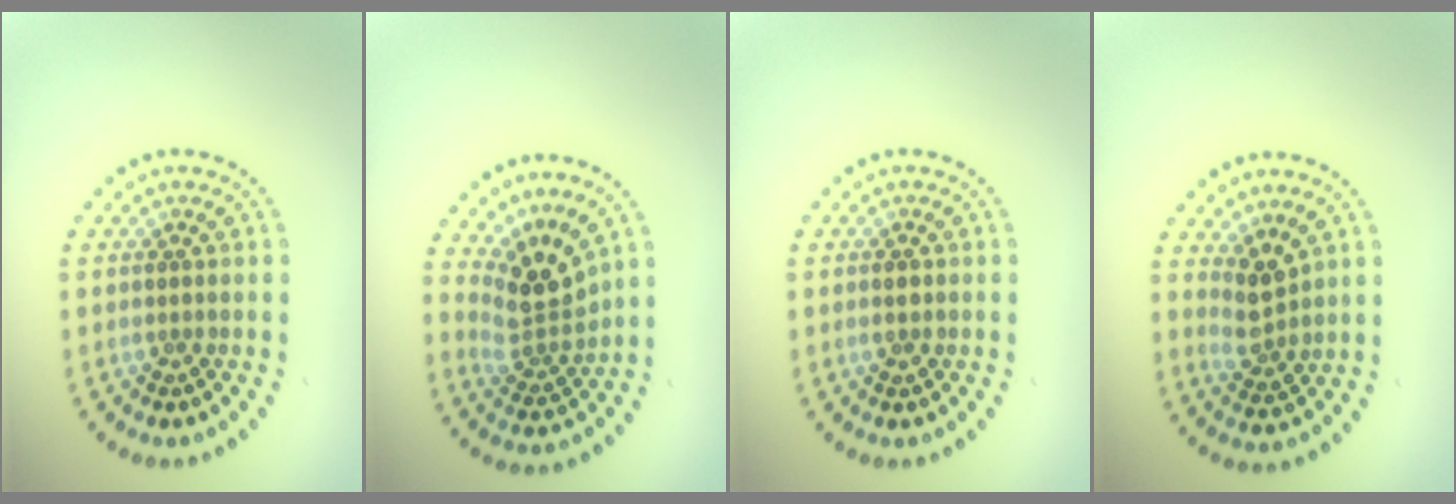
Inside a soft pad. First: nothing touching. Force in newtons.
{"total": 3.9, "press": 2.6, "slide": 2.8}
{"total": 1.3, "press": 1.3, "slide": 0.1}
{"total": 2.5, "press": 2.0, "slide": 1.5}